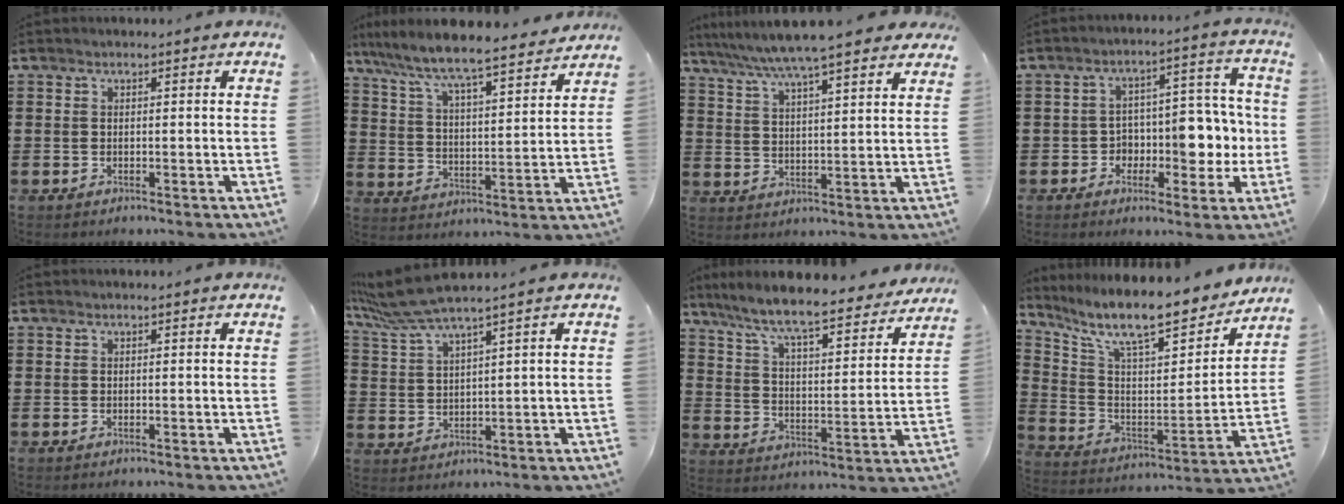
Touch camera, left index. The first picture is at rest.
{"total": 6.5, "force": [6.1, 0.0, 2.3], "torque": [-0.074, -0.047, 0.098]}
{"total": 7.1, "force": [6.3, 0.2, 3.4], "torque": [-0.090, -0.025, 0.107]}
{"total": 6.8, "force": [-1.2, 5.4, 4.0], "torque": [-0.063, 0.001, -0.027]}
{"total": 0.0}
{"total": 6.2, "force": [4.8, 0.4, 3.9], "torque": [-0.108, -0.016, 0.082]}
{"total": 8.4, "force": [7.5, 0.3, 3.9], "torque": [-0.105, -0.053, 0.124]}
{"total": 11.7, "force": [9.7, 2.1, 6.1], "torque": [-0.142, -0.066, 0.162]}